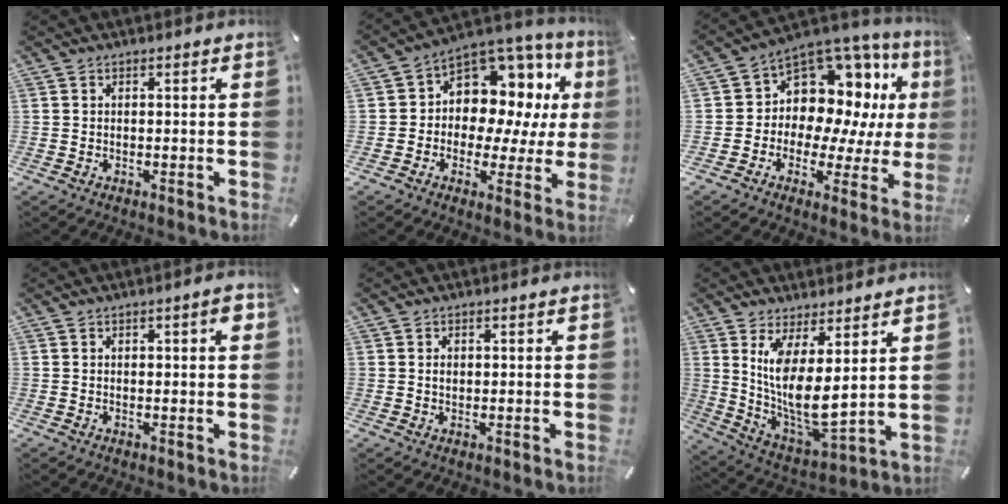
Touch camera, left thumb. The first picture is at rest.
{"total": 10.5, "force": [3.6, 8.5, 5.0], "torque": [-0.074, -0.052, 0.071]}
{"total": 11.3, "force": [5.3, 8.7, 4.8], "torque": [-0.079, -0.066, 0.101]}
{"total": 2.8, "force": [0.7, 0.8, 2.6], "torque": [-0.033, 0.000, 0.005]}
{"total": 1.3, "force": [0.2, 1.0, 0.8], "torque": [-0.017, 0.005, 0.002]}
{"total": 11.8, "force": [4.7, 4.4, 9.9], "torque": [-0.192, -0.060, 0.090]}